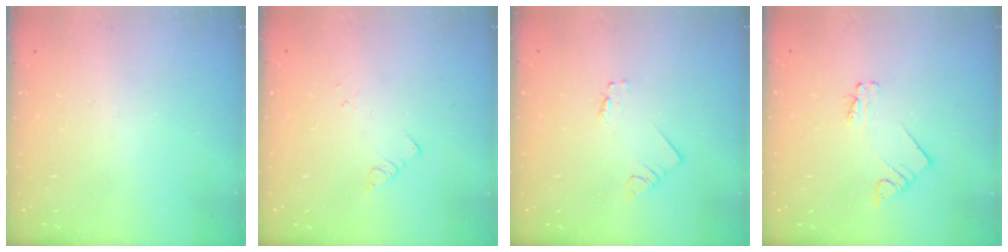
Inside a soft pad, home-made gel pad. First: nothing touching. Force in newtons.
{"total": 1.9, "press": 1.9, "slide": 0.2}
{"total": 1.2, "press": 1.2, "slide": 0.1}
{"total": 2.0, "press": 2.0, "slide": 0.3}